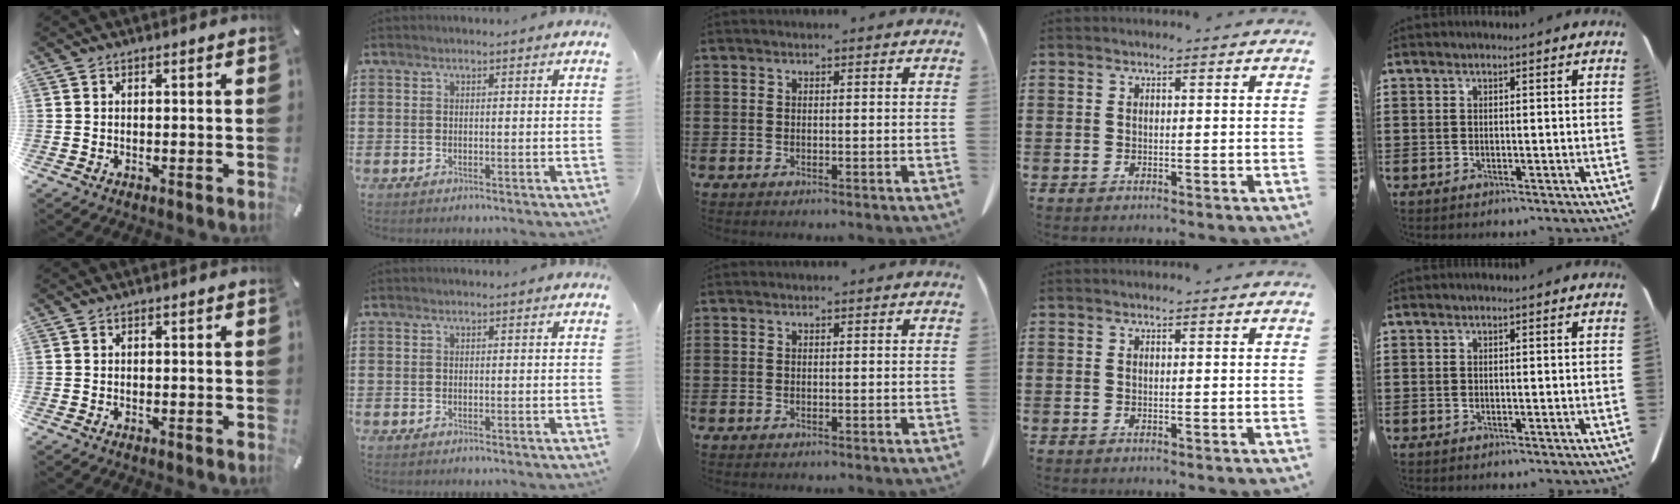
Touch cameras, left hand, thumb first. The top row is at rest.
{}